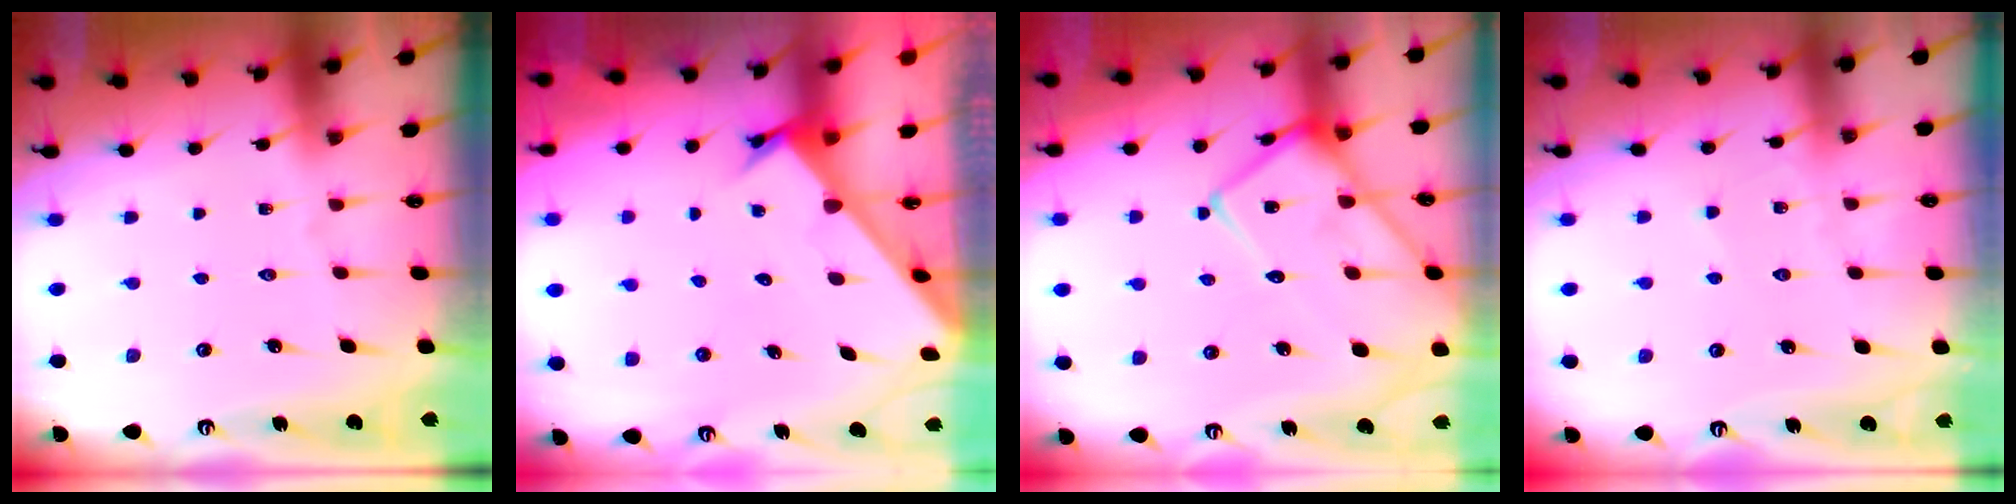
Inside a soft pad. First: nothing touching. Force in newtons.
{"total": 2.1, "press": 2.1, "slide": 0.1}
{"total": 15.8, "press": 15.7, "slide": 1.8}
{"total": 4.6, "press": 4.6, "slide": 0.4}